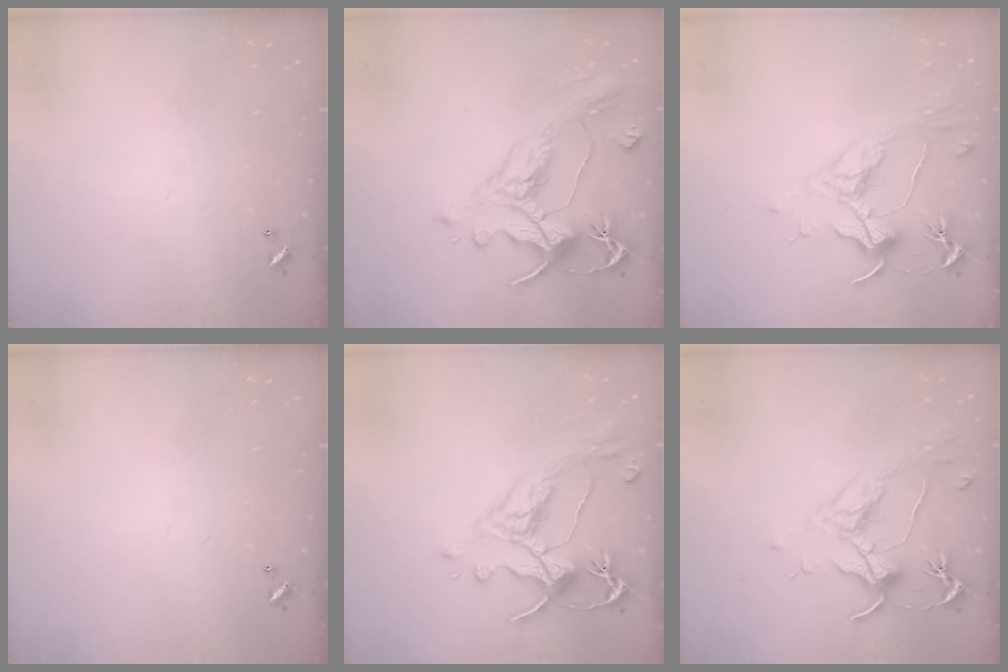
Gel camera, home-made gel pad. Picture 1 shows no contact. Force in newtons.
{"total": 1.7, "press": 0.9, "slide": 1.5}
{"total": 1.6, "press": 1.4, "slide": 0.7}
{"total": 0.0}
{"total": 4.5, "press": 4.2, "slide": 1.5}
{"total": 1.6, "press": 1.4, "slide": 0.9}